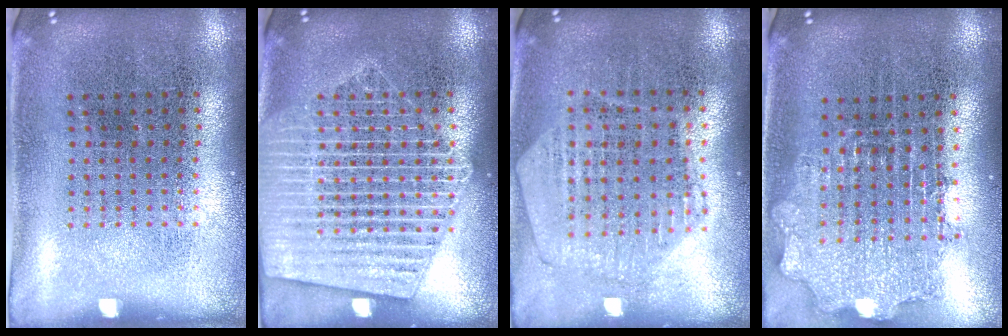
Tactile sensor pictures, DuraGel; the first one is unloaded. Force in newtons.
{"total": 4.0, "press": 3.9, "slide": 0.4}
{"total": 0.6, "press": 0.6, "slide": 0.1}
{"total": 1.9, "press": 1.5, "slide": 1.1}